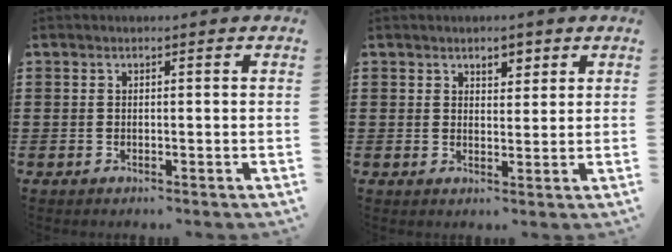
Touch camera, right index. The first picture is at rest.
{"total": 2.5, "force": [1.8, 1.4, 1.0], "torque": [-0.017, 0.004, 0.031]}